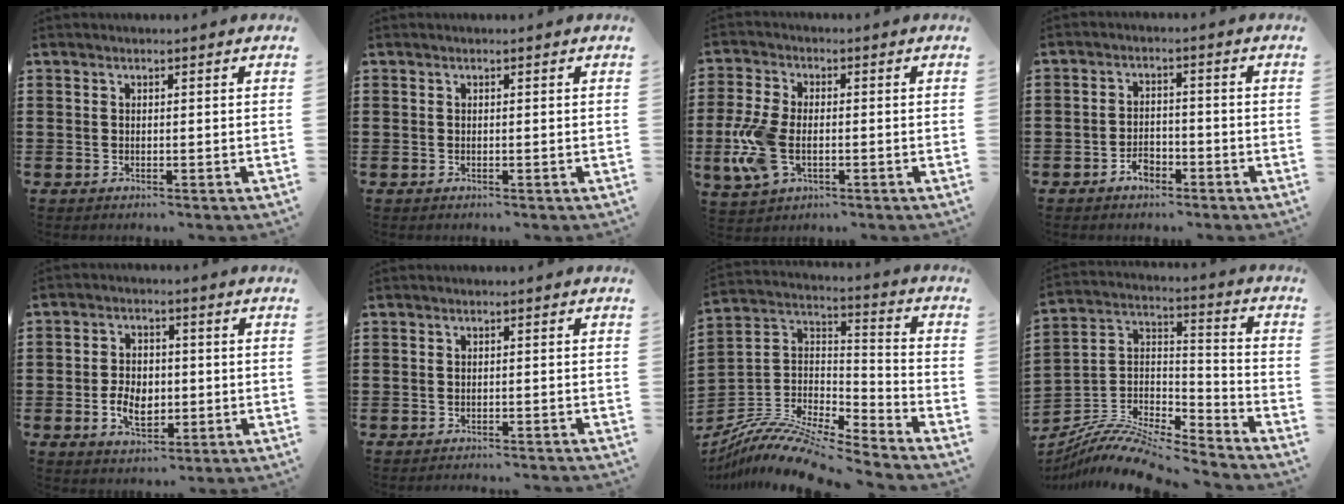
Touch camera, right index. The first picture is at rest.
{"total": 0.0}
{"total": 8.3, "force": [-1.8, 4.6, 6.6], "torque": [-0.161, -0.007, -0.037]}
{"total": 3.2, "force": [-2.4, 1.7, 1.2], "torque": [-0.022, 0.006, -0.047]}
{"total": 5.2, "force": [-1.0, 3.6, 3.6], "torque": [-0.070, 0.004, -0.021]}
{"total": 1.0, "force": [-1.0, -0.2, 0.0], "torque": [-0.003, 0.000, -0.022]}
{"total": 10.3, "force": [-9.1, 2.0, 4.4], "torque": [-0.098, 0.016, -0.185]}
{"total": 10.0, "force": [-8.8, 2.6, 3.8], "torque": [-0.081, 0.020, -0.177]}